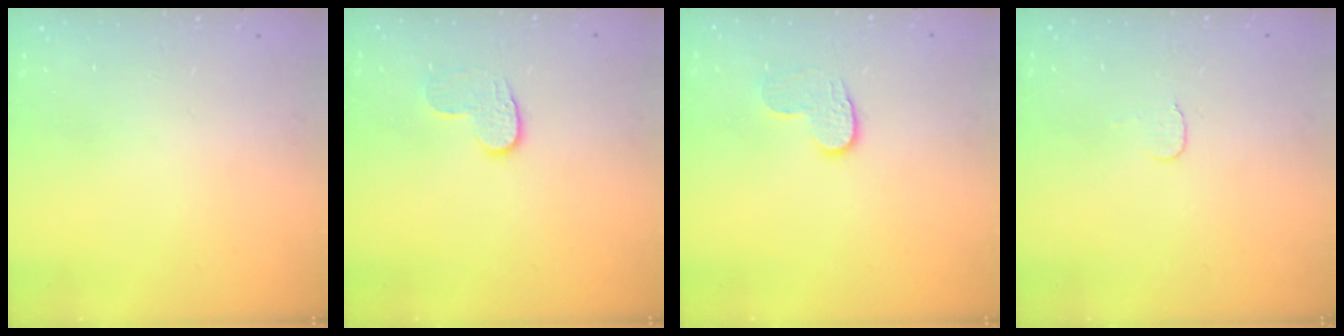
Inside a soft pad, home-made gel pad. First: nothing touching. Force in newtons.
{"total": 5.7, "press": 5.7, "slide": 0.4}
{"total": 5.7, "press": 5.7, "slide": 0.4}
{"total": 3.5, "press": 3.5, "slide": 0.3}